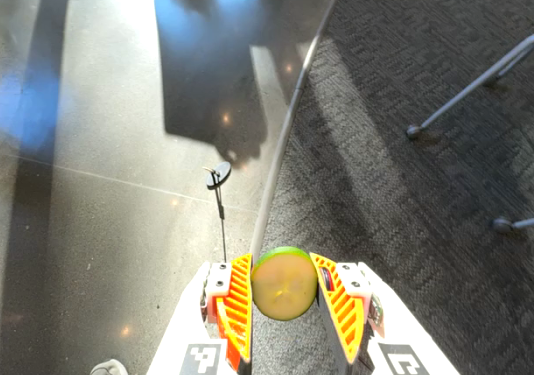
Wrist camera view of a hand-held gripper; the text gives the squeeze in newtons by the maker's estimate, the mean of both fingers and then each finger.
{"total": 10.8, "left": 11.1, "right": 10.5}